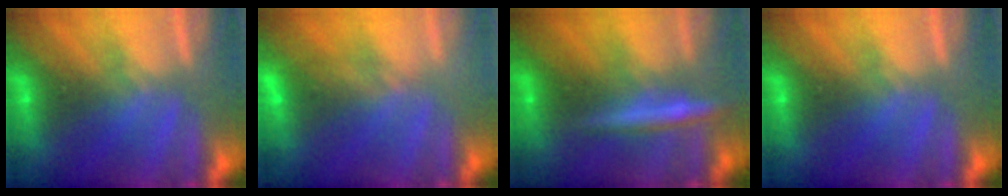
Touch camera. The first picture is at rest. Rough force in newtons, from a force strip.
{"total": 3.8}
{"total": 2.7}
{"total": 0.0}